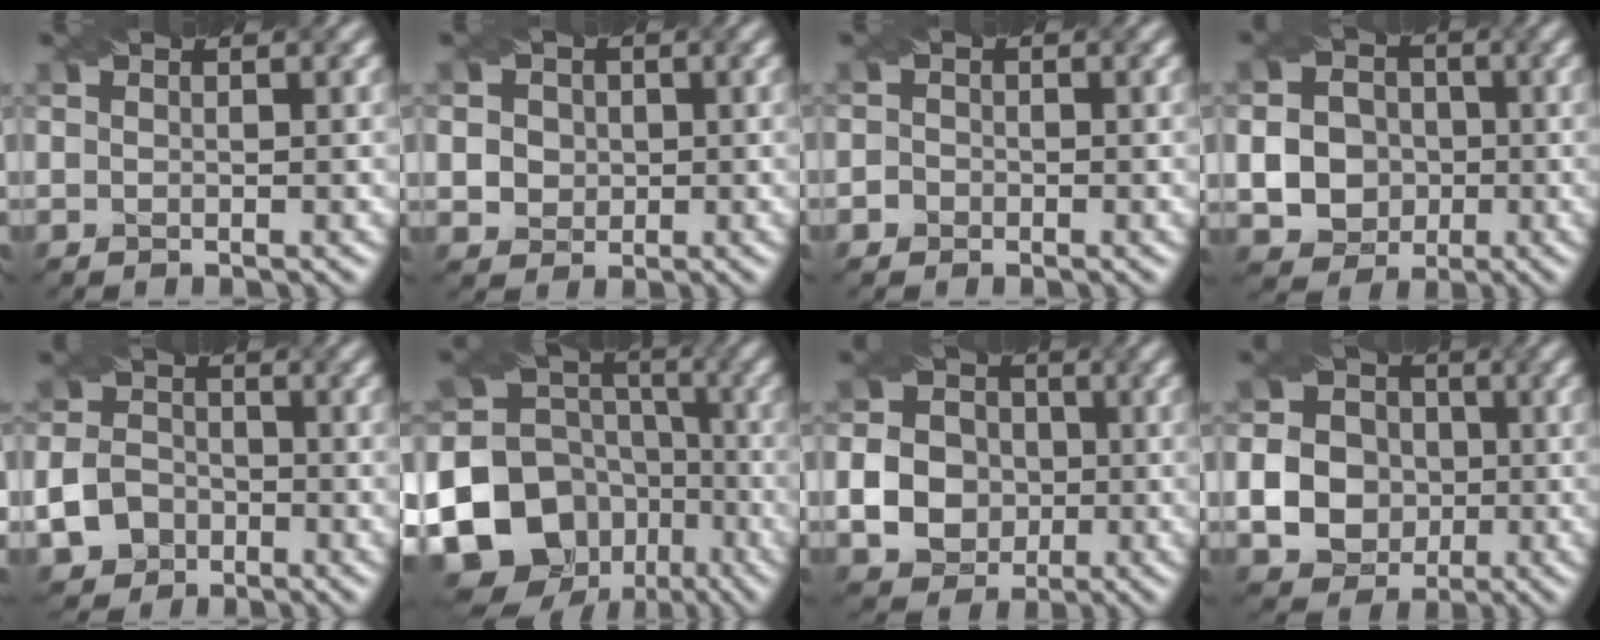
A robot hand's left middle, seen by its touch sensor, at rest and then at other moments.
{"total": 3.9, "force": [0.8, 3.4, 1.7], "torque": [-0.032, 0.018, 0.002]}
{"total": 1.0, "force": [-0.7, 0.8, -0.1], "torque": [0.013, -0.001, -0.015]}
{"total": 7.5, "force": [-1.2, 6.8, 3.0], "torque": [-0.055, 0.001, -0.040]}
{"total": 5.5, "force": [-2.7, 4.4, 1.9], "torque": [-0.020, -0.013, -0.057]}
{"total": 18.2, "force": [-8.1, 14.9, 6.7], "torque": [-0.166, -0.037, -0.140]}
{"total": 6.3, "force": [-1.2, 5.7, 2.5], "torque": [-0.044, -0.003, -0.040]}
{"total": 8.6, "force": [-1.5, 7.9, 2.9], "torque": [-0.061, -0.008, -0.046]}